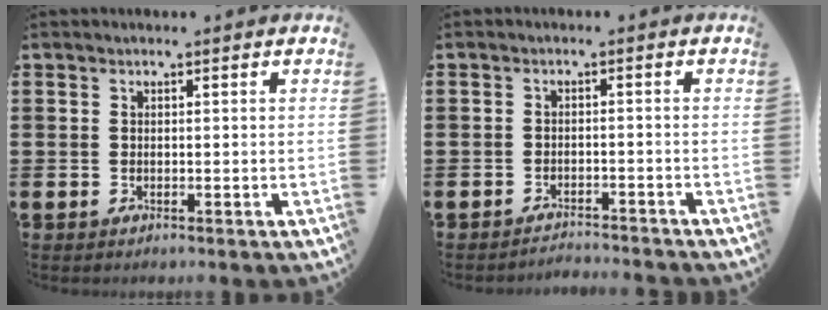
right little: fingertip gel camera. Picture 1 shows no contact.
{"total": 1.9, "force": [-1.9, -0.2, -0.2], "torque": [-0.001, 0.005, -0.041]}